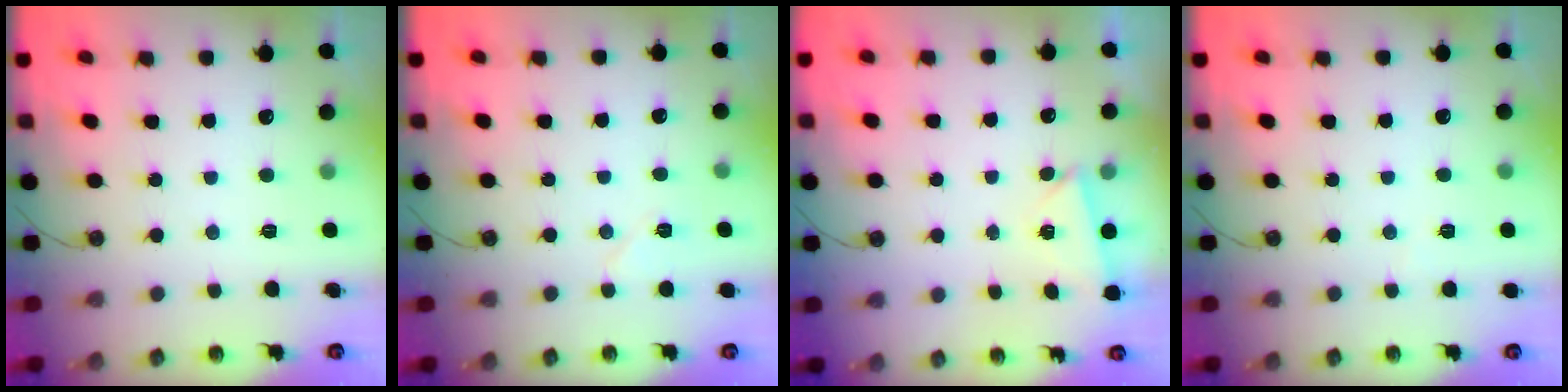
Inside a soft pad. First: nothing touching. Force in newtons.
{"total": 5.3, "press": 4.8, "slide": 2.1}
{"total": 2.6, "press": 2.6, "slide": 0.3}
{"total": 3.3, "press": 2.5, "slide": 2.2}